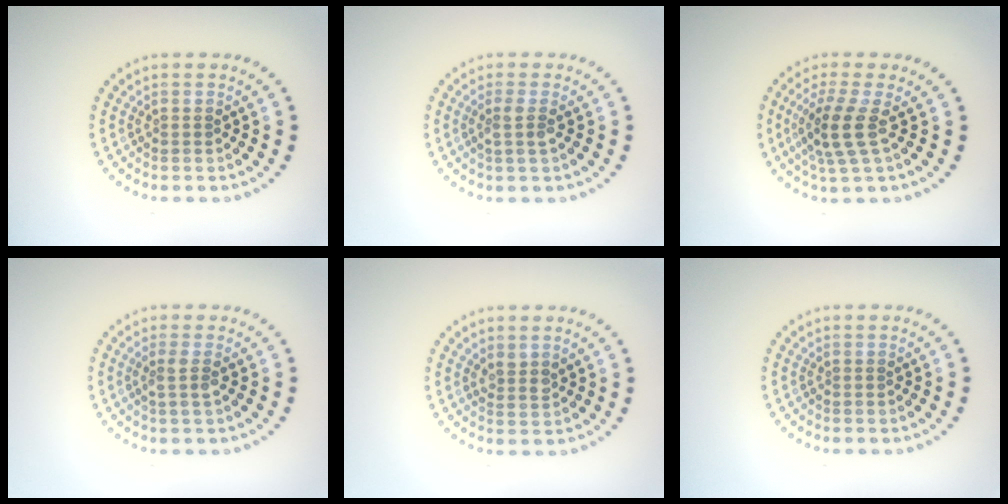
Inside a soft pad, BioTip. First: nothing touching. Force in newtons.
{"total": 1.5, "press": 1.2, "slide": 0.9}
{"total": 3.4, "press": 2.7, "slide": 2.1}
{"total": 1.5, "press": 1.2, "slide": 0.9}
{"total": 1.3, "press": 1.1, "slide": 0.7}
{"total": 0.0}